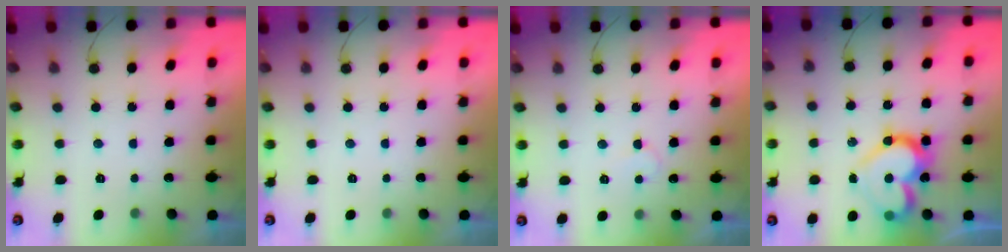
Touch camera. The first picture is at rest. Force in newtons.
{"total": 0.0}
{"total": 6.1, "press": 6.1, "slide": 0.5}
{"total": 18.1, "press": 18.0, "slide": 2.1}